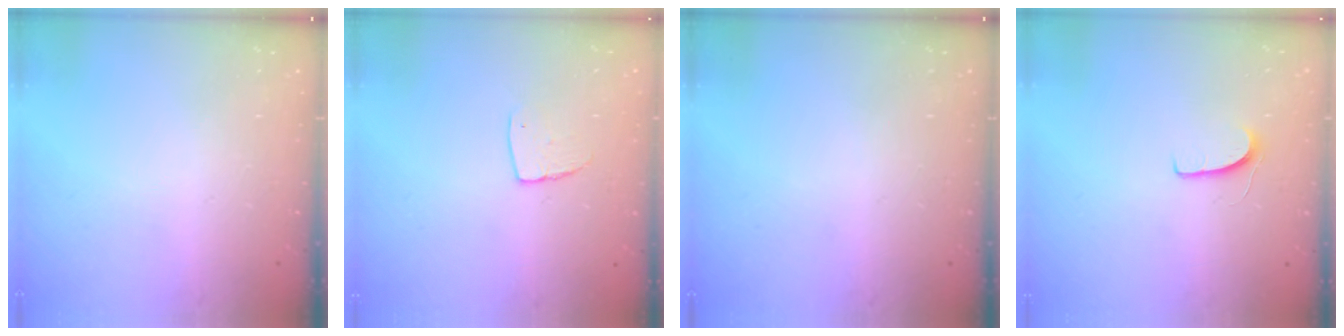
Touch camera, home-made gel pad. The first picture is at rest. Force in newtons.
{"total": 6.0, "press": 6.0, "slide": 0.3}
{"total": 0.0}
{"total": 5.1, "press": 5.0, "slide": 0.5}